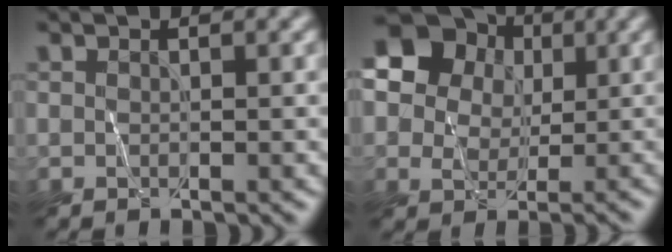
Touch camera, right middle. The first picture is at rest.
{"total": 16.2, "force": [5.5, 13.7, 6.7], "torque": [-0.167, 0.056, 0.079]}